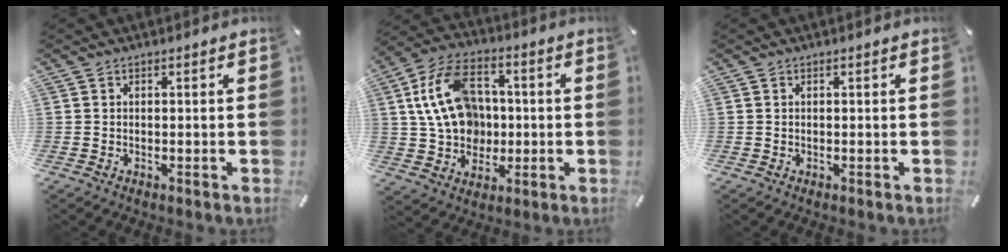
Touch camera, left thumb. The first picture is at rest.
{"total": 15.6, "force": [1.3, 12.2, 9.7], "torque": [-0.207, 0.022, 0.029]}
{"total": 0.0}